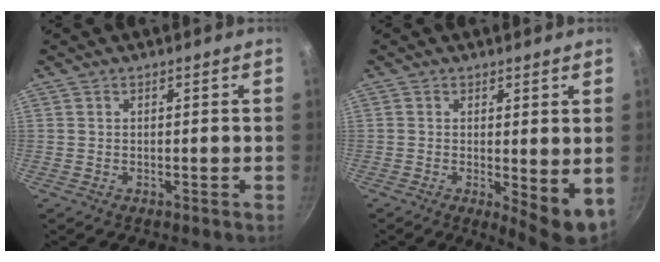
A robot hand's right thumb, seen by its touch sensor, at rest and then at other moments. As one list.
[{"total": 6.8, "force": [-0.1, 2.3, 6.4], "torque": [-0.083, -0.016, 0.004]}]